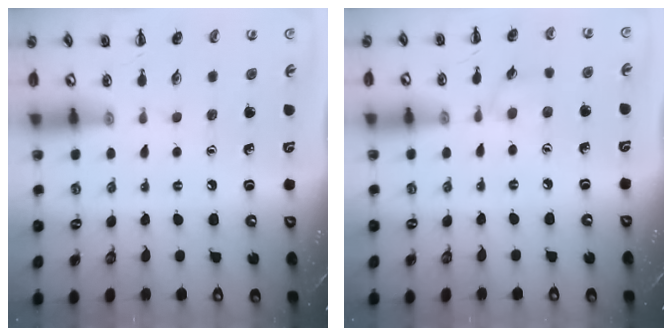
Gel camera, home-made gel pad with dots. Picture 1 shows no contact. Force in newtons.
{"total": 3.3, "press": 3.1, "slide": 1.2}